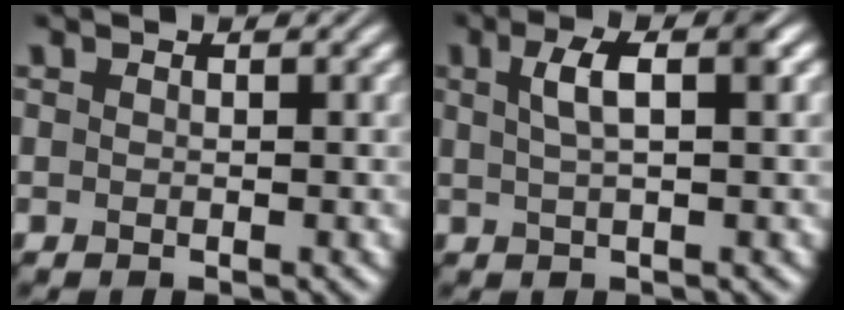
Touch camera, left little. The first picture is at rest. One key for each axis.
{"total": 3.6, "fx": 1.0, "fy": 1.0, "fz": 3.3, "tx": -0.051, "ty": 0.010, "tz": 0.015}